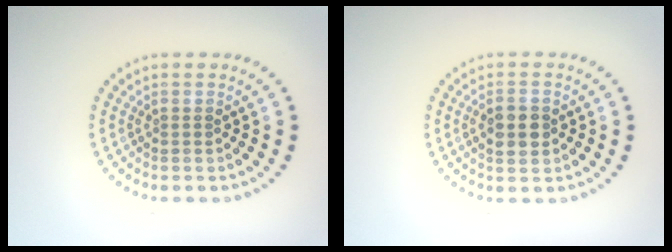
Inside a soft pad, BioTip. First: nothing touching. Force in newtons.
{"total": 2.7, "press": 2.7, "slide": 0.0}